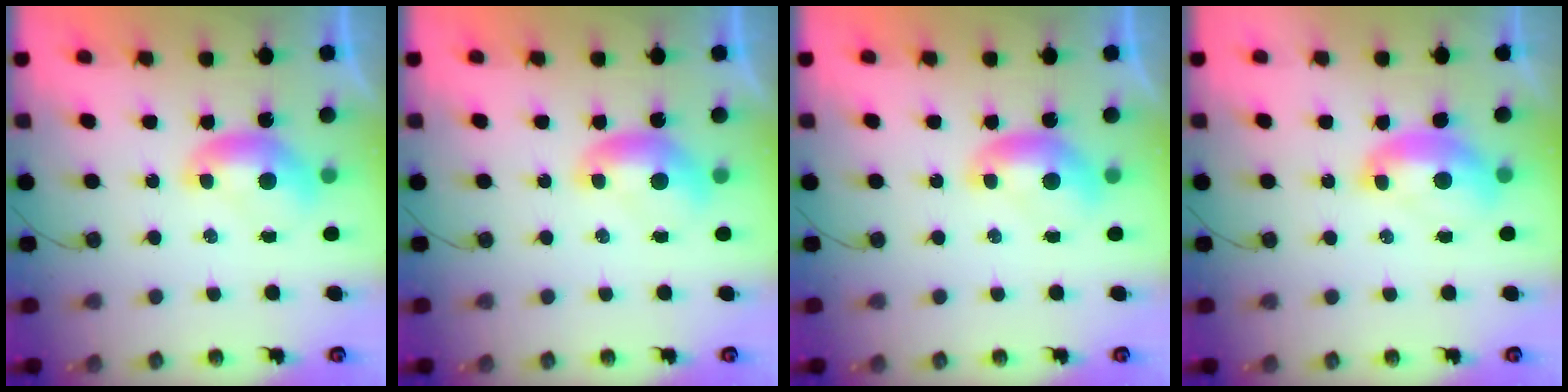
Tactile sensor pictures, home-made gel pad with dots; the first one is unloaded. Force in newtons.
{"total": 0.0}
{"total": 0.0}
{"total": 2.1, "press": 2.0, "slide": 0.7}